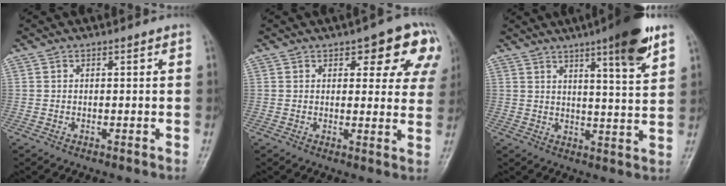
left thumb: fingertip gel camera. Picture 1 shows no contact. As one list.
[{"total": 11.2, "force": [5.6, 5.1, 8.2], "torque": [-0.044, -0.015, 0.060]}, {"total": 12.4, "force": [7.4, 1.5, 9.8], "torque": [-0.131, -0.037, 0.103]}]